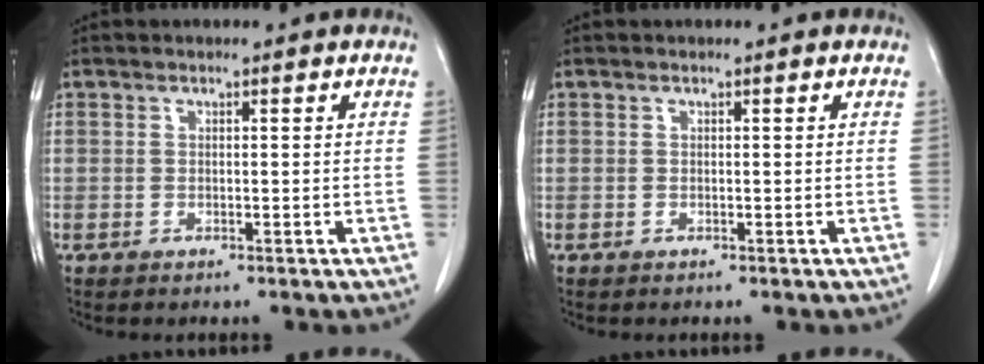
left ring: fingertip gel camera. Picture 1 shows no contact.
{"total": 0.0}